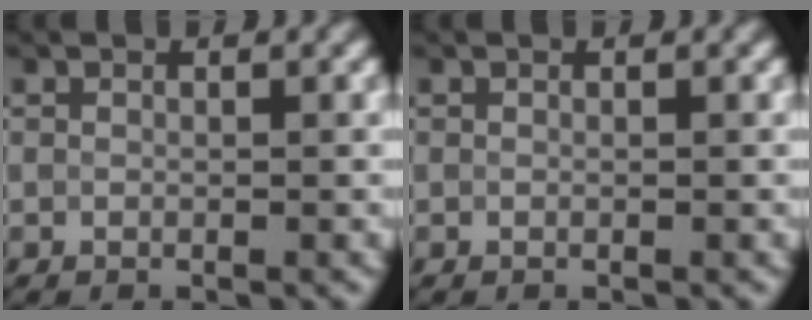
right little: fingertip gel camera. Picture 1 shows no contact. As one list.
[{"total": 0.0}]